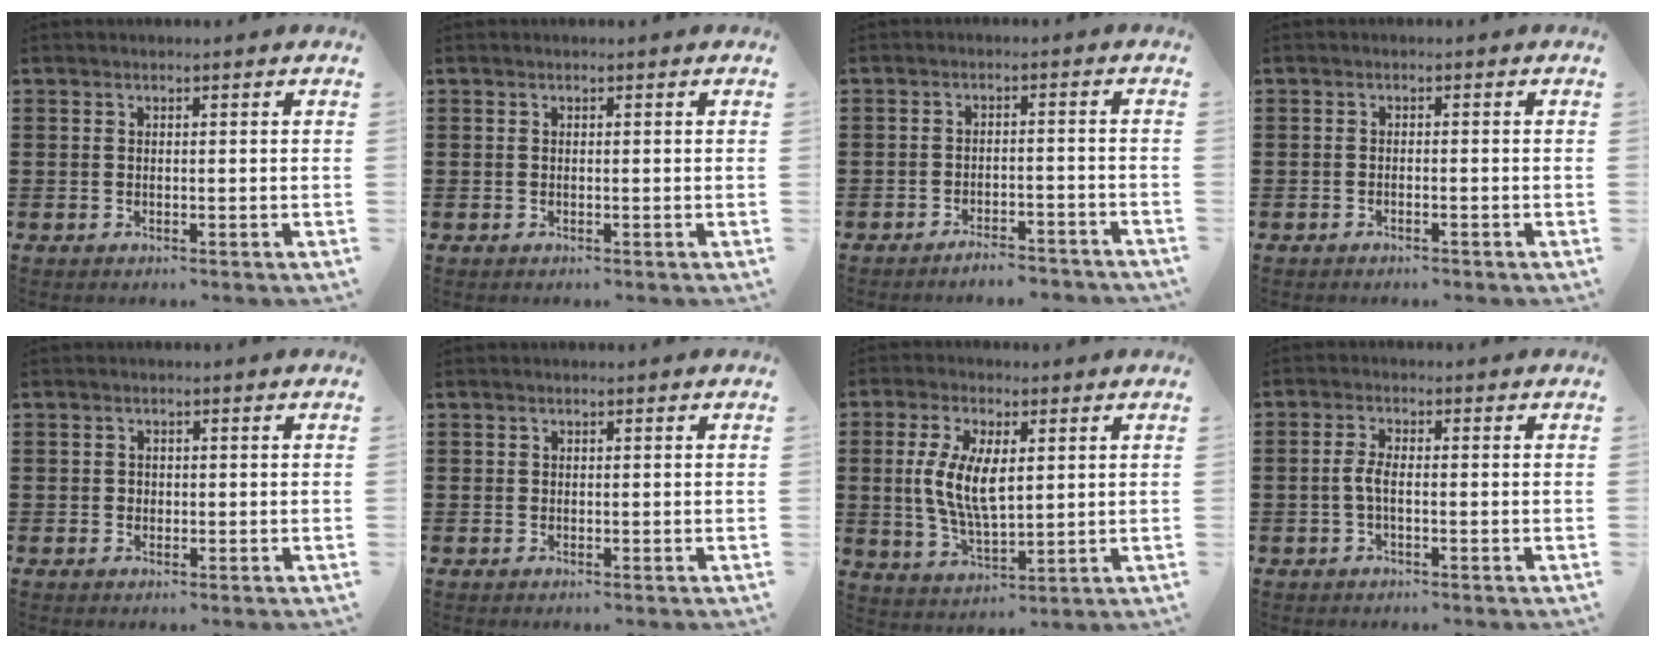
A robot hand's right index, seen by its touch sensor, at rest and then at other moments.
{"total": 0.0}
{"total": 3.1, "force": [-3.0, 0.0, 0.6], "torque": [-0.011, 0.002, -0.061]}
{"total": 0.8, "force": [-0.7, 0.0, 0.4], "torque": [-0.011, -0.006, -0.013]}
{"total": 0.5, "force": [0.0, 0.5, 0.2], "torque": [-0.005, 0.002, 0.001]}
{"total": 0.0}
{"total": 8.5, "force": [0.9, 3.8, 7.5], "torque": [-0.157, 0.006, 0.015]}
{"total": 2.7, "force": [-0.5, 0.9, 2.4], "torque": [-0.067, -0.006, -0.017]}